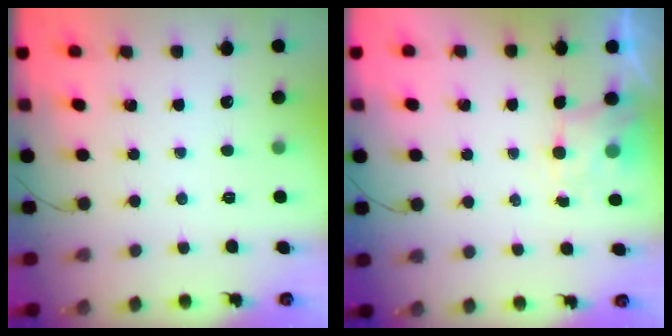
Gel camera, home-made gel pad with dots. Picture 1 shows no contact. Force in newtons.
{"total": 2.0, "press": 1.8, "slide": 1.0}